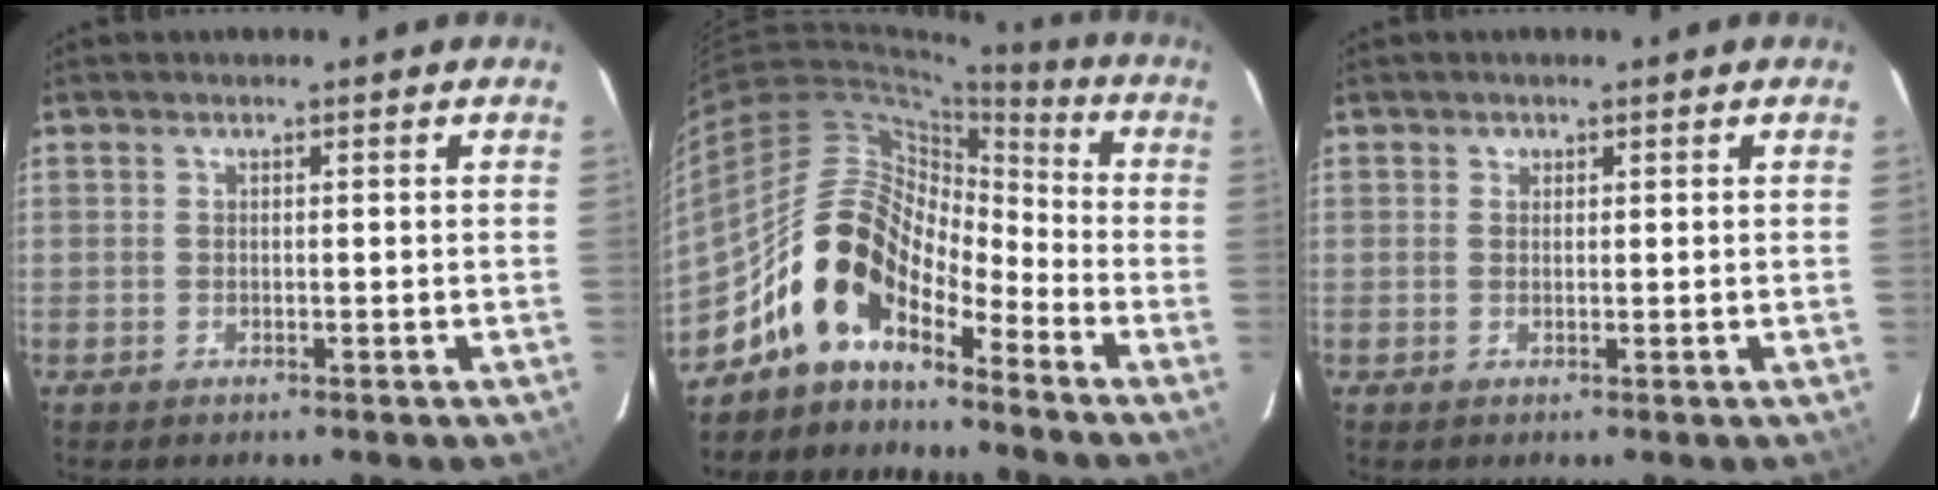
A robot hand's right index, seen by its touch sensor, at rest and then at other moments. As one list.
[{"total": 12.4, "force": [-9.2, 5.5, 6.2], "torque": [-0.109, 0.030, -0.186]}, {"total": 0.8, "force": [0.3, 0.7, 0.0], "torque": [0.004, 0.005, 0.003]}]